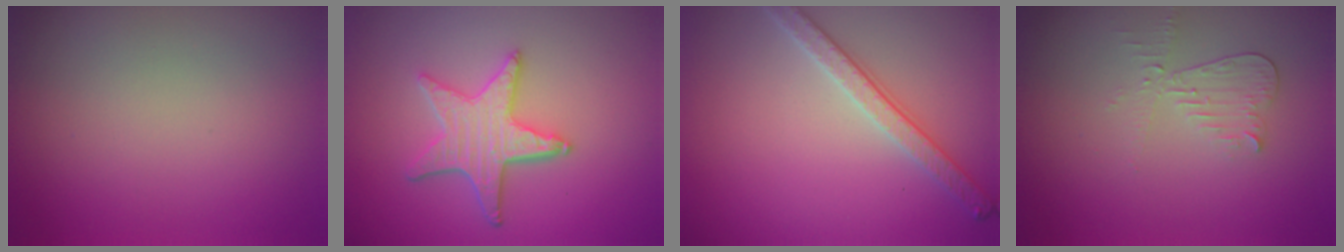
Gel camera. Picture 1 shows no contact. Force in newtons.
{"total": 4.4, "press": 3.7, "slide": 2.4}
{"total": 2.8, "press": 2.8, "slide": 0.7}
{"total": 2.1, "press": 2.0, "slide": 0.5}